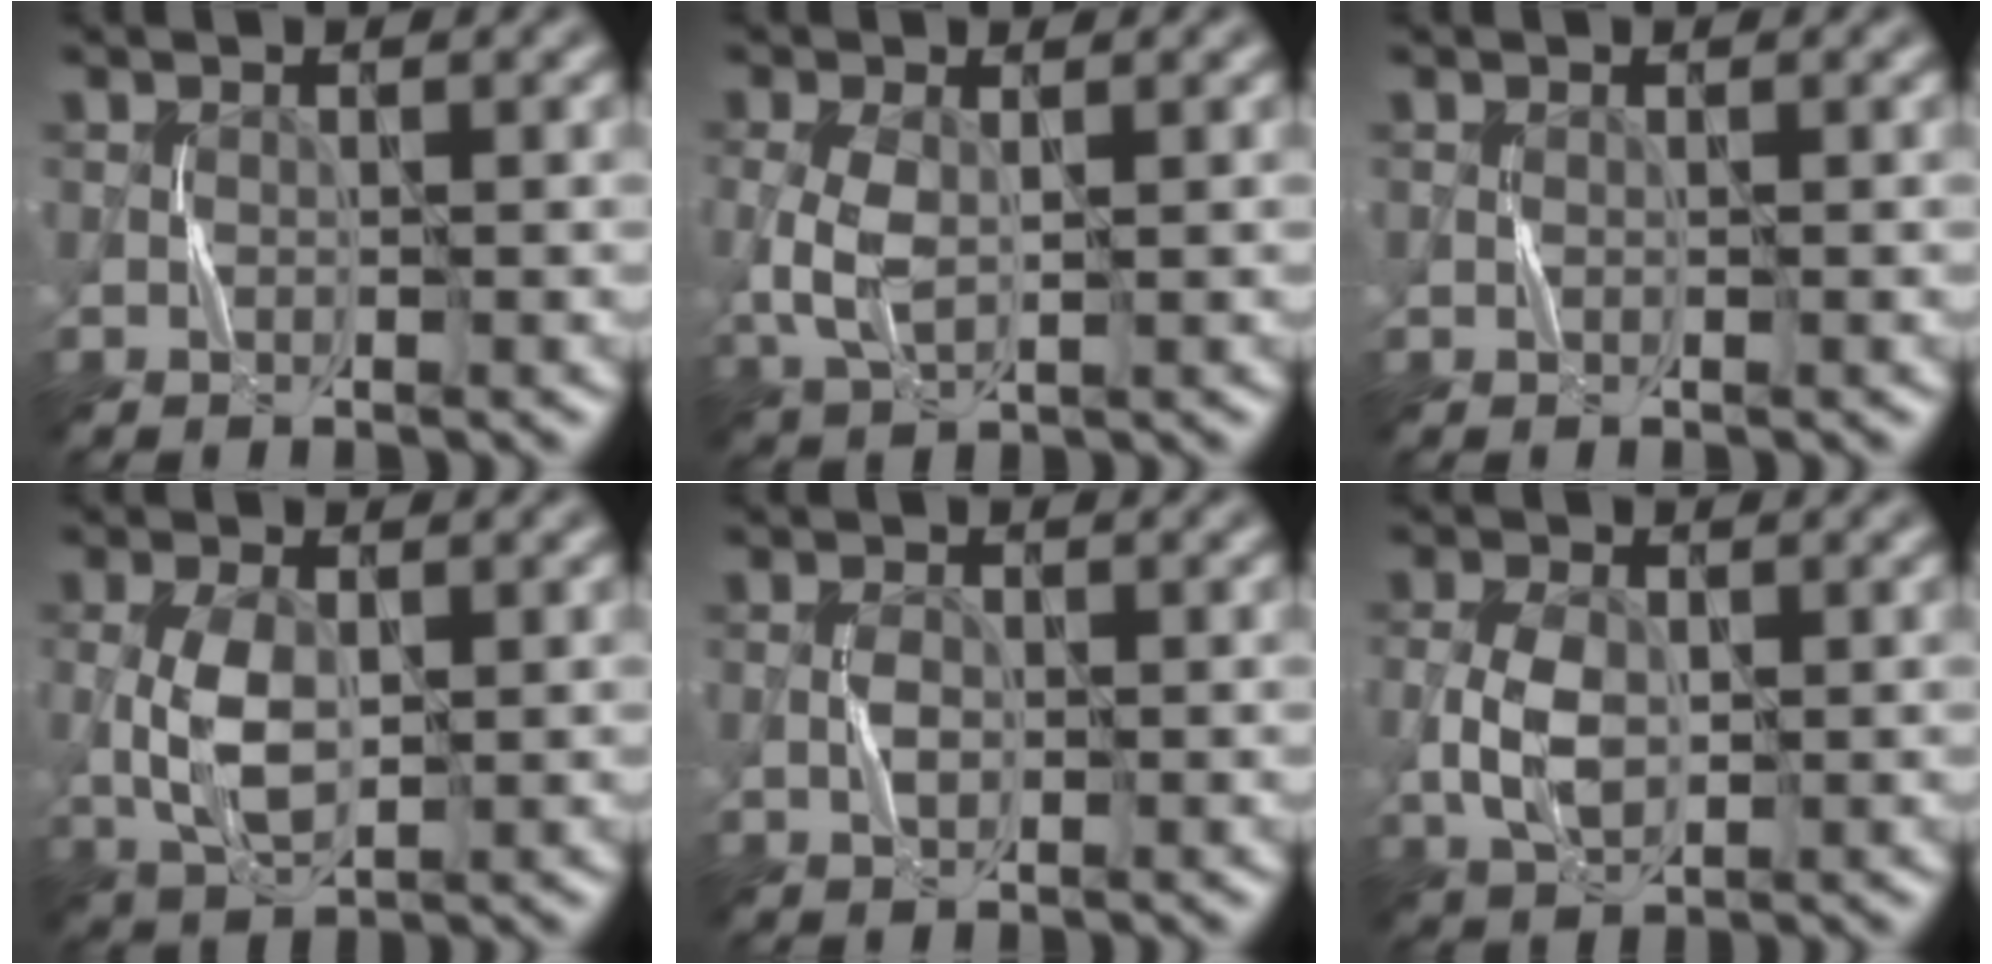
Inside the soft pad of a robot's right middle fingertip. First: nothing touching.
{"total": 3.4, "force": [0.2, 1.9, 2.8], "torque": [-0.077, -0.002, 0.009]}
{"total": 0.0}
{"total": 4.2, "force": [0.0, 2.4, 3.5], "torque": [-0.084, -0.002, 0.006]}
{"total": 1.3, "force": [-0.2, 0.7, 1.0], "torque": [-0.017, 0.004, -0.006]}
{"total": 3.7, "force": [-0.2, 2.4, 2.8], "torque": [-0.064, 0.000, -0.001]}